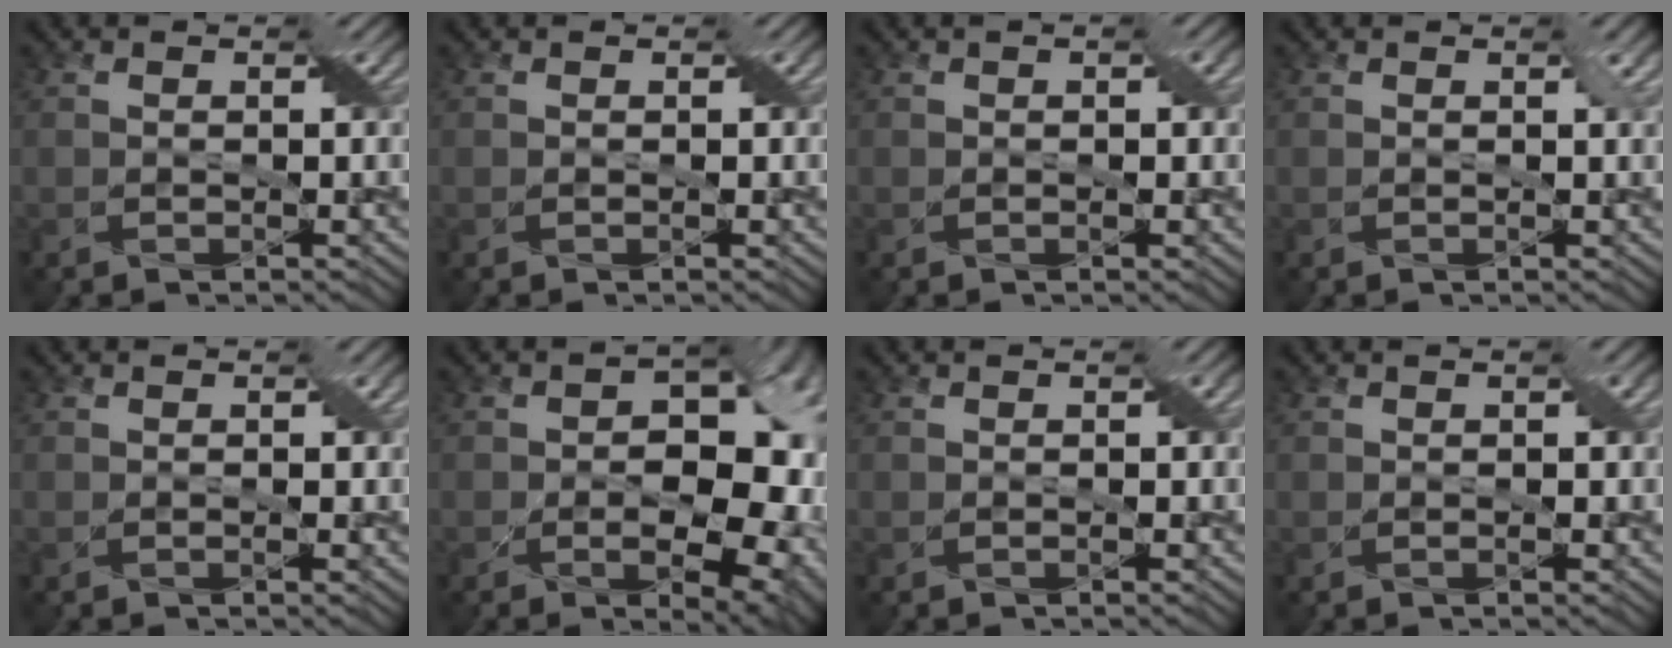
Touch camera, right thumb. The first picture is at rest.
{"total": 0.0}
{"total": 1.2, "force": [0.1, 0.6, 1.1], "torque": [-0.014, 0.002, 0.003]}
{"total": 0.6, "force": [0.3, 0.1, 0.5], "torque": [-0.008, 0.000, 0.004]}
{"total": 0.7, "force": [0.0, 0.4, 0.6], "torque": [-0.007, -0.002, 0.001]}
{"total": 13.9, "force": [-2.2, 9.0, 10.4], "torque": [-0.090, 0.005, -0.013]}
{"total": 0.9, "force": [0.1, 0.4, 0.8], "torque": [-0.011, 0.001, 0.003]}
{"total": 1.2, "force": [0.3, 0.4, 1.0], "torque": [-0.015, 0.002, 0.005]}